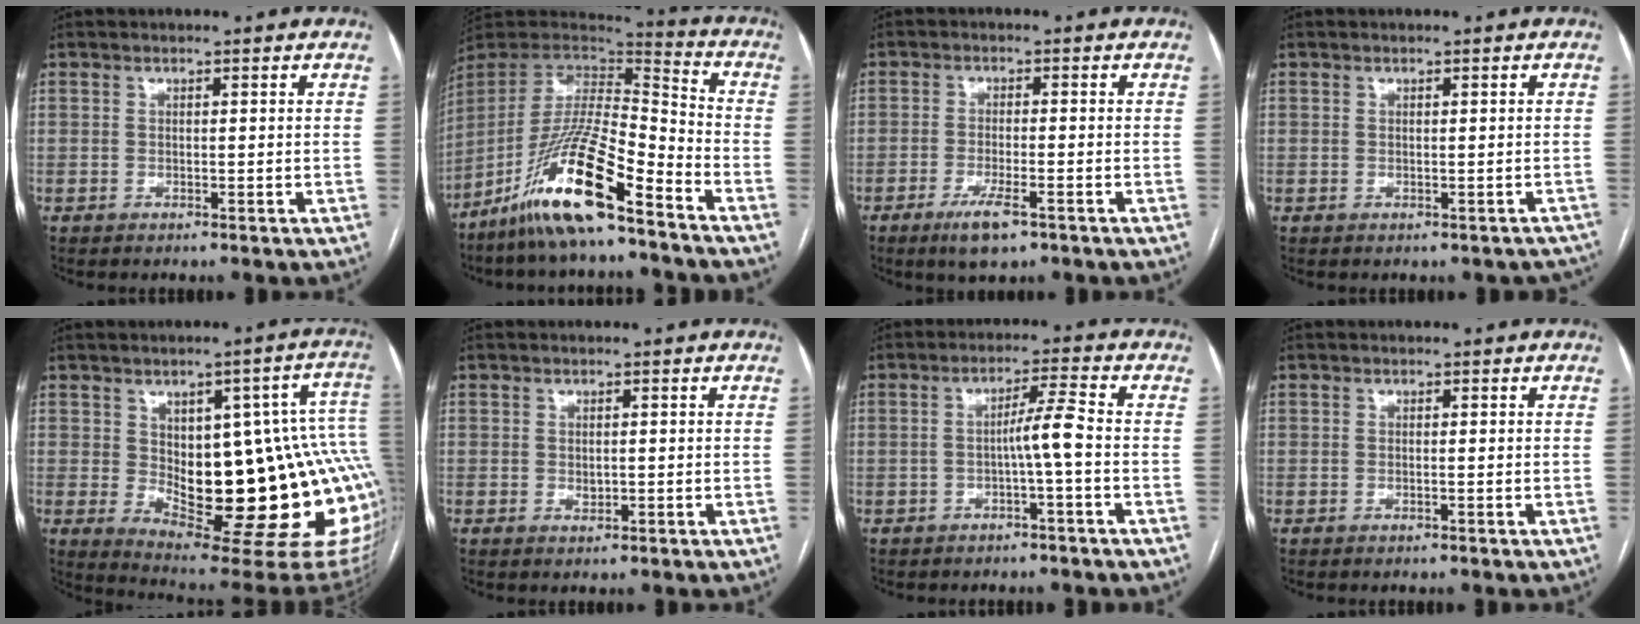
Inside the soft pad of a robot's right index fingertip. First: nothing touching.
{"total": 17.9, "force": [-11.9, 1.9, 13.2], "torque": [-0.280, -0.020, -0.223]}
{"total": 5.3, "force": [-3.2, 1.0, 4.1], "torque": [-0.081, -0.009, -0.050]}
{"total": 3.2, "force": [-2.1, 2.3, 0.4], "torque": [0.012, 0.022, -0.026]}
{"total": 26.8, "force": [-1.6, 8.8, 25.3], "torque": [-0.255, 0.015, 0.003]}
{"total": 1.0, "force": [-0.2, 0.6, 0.8], "torque": [-0.014, -0.001, 0.000]}
{"total": 4.5, "force": [-1.3, -0.6, 4.2], "torque": [-0.072, 0.010, -0.020]}
{"total": 0.0}